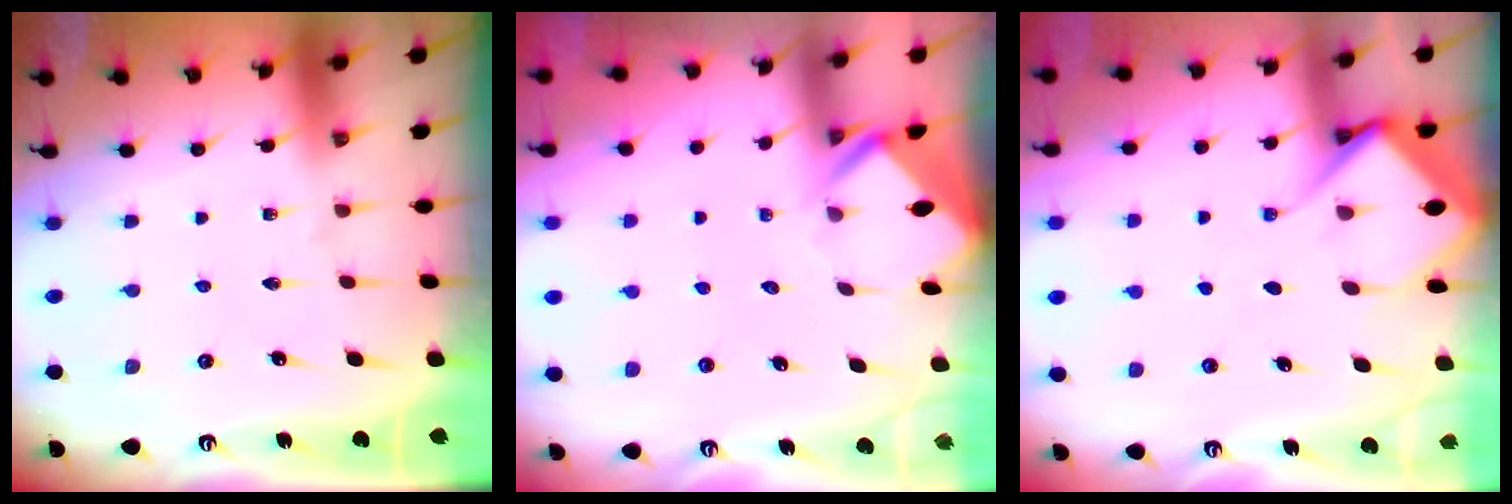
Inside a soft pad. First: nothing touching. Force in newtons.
{"total": 2.8, "press": 2.8, "slide": 0.1}
{"total": 8.5, "press": 8.4, "slide": 0.8}